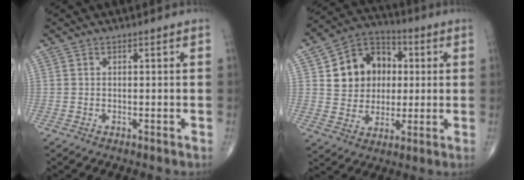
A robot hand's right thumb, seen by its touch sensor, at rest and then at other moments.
{"total": 14.3, "force": [2.7, 11.8, 7.6], "torque": [-0.081, 0.012, 0.044]}